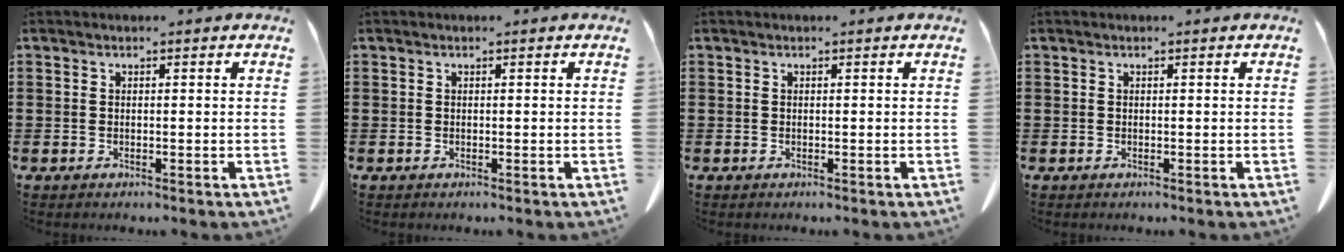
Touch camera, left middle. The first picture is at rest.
{"total": 0.0}
{"total": 0.0}
{"total": 0.0}